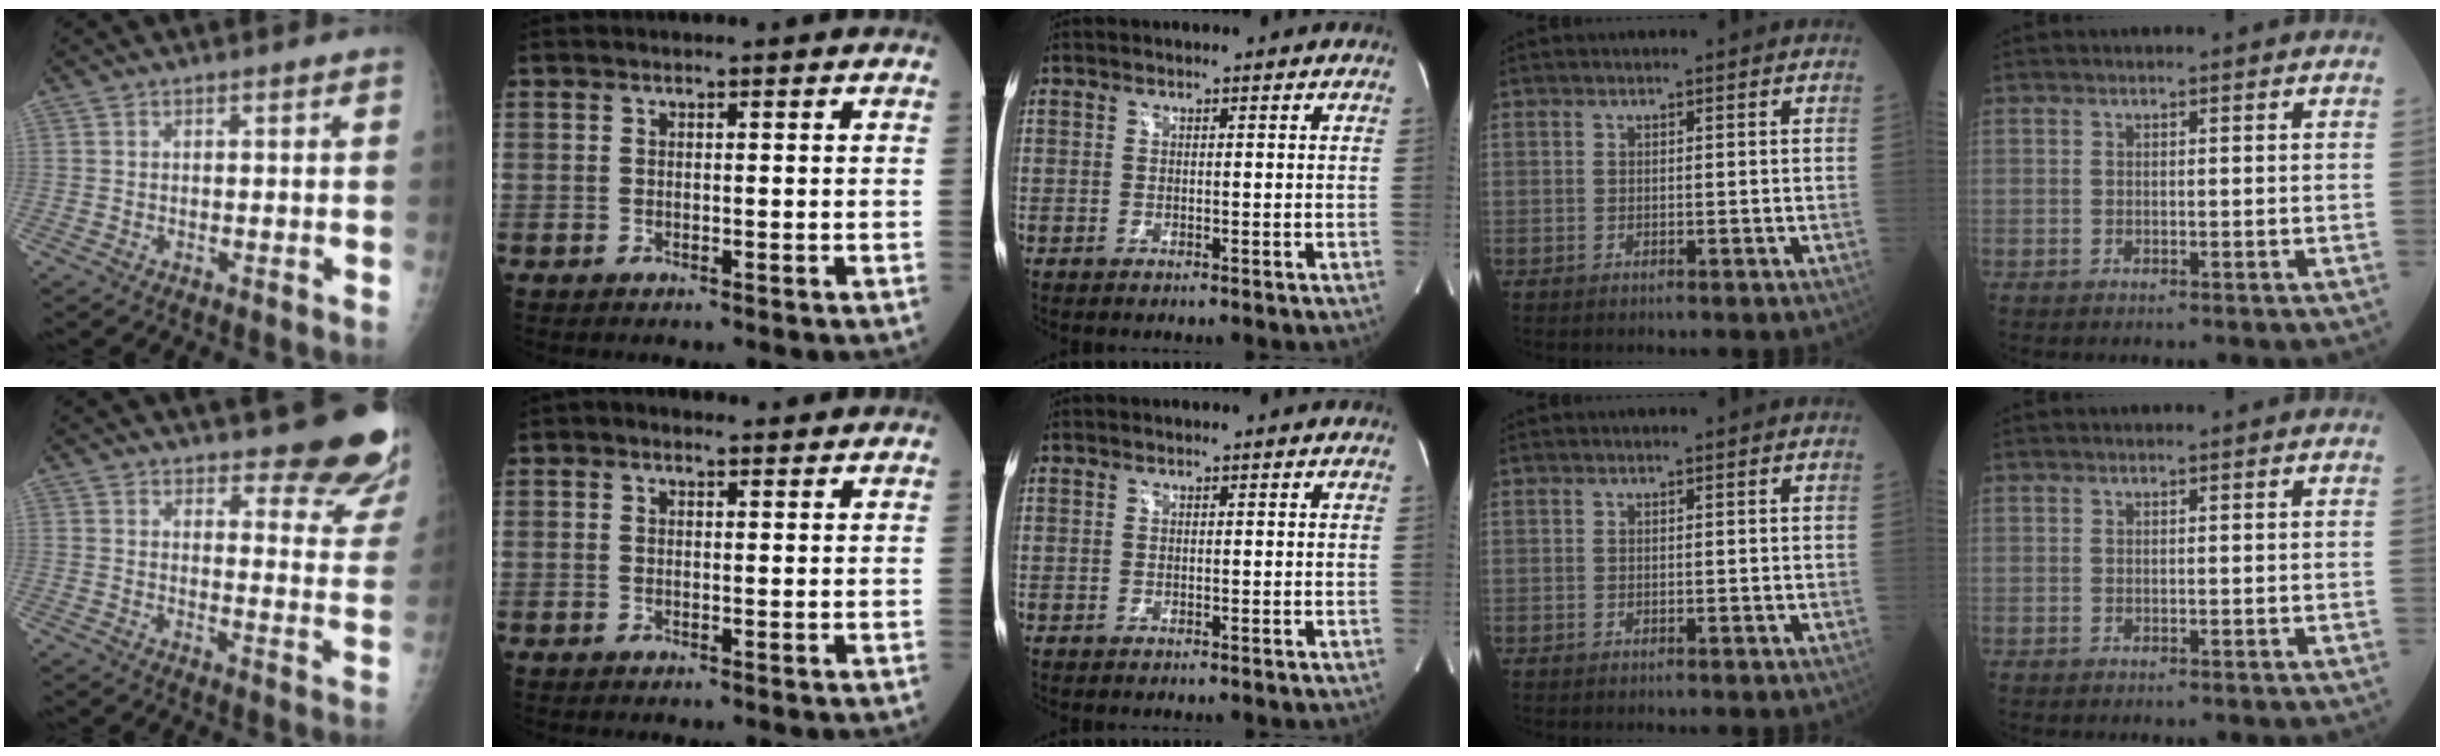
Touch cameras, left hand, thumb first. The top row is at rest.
{"thumb": {"total": 15.0, "force": [13.3, 3.9, 5.8], "torque": [-0.023, -0.112, 0.144]}, "index": {"total": 2.1, "force": [1.3, 1.1, 1.1], "torque": [-0.029, 0.020, 0.020]}}